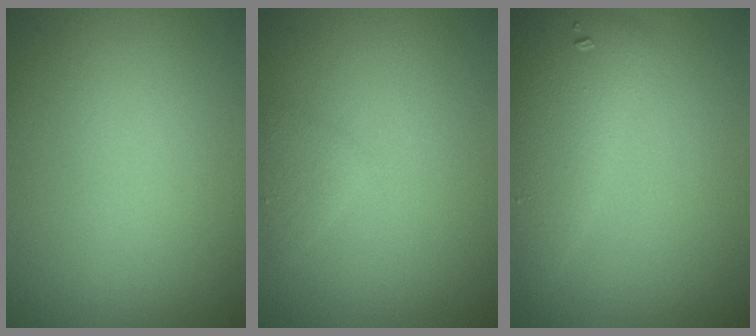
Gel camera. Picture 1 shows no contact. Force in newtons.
{"total": 1.5, "press": 1.5, "slide": 0.1}
{"total": 4.5, "press": 4.5, "slide": 0.2}